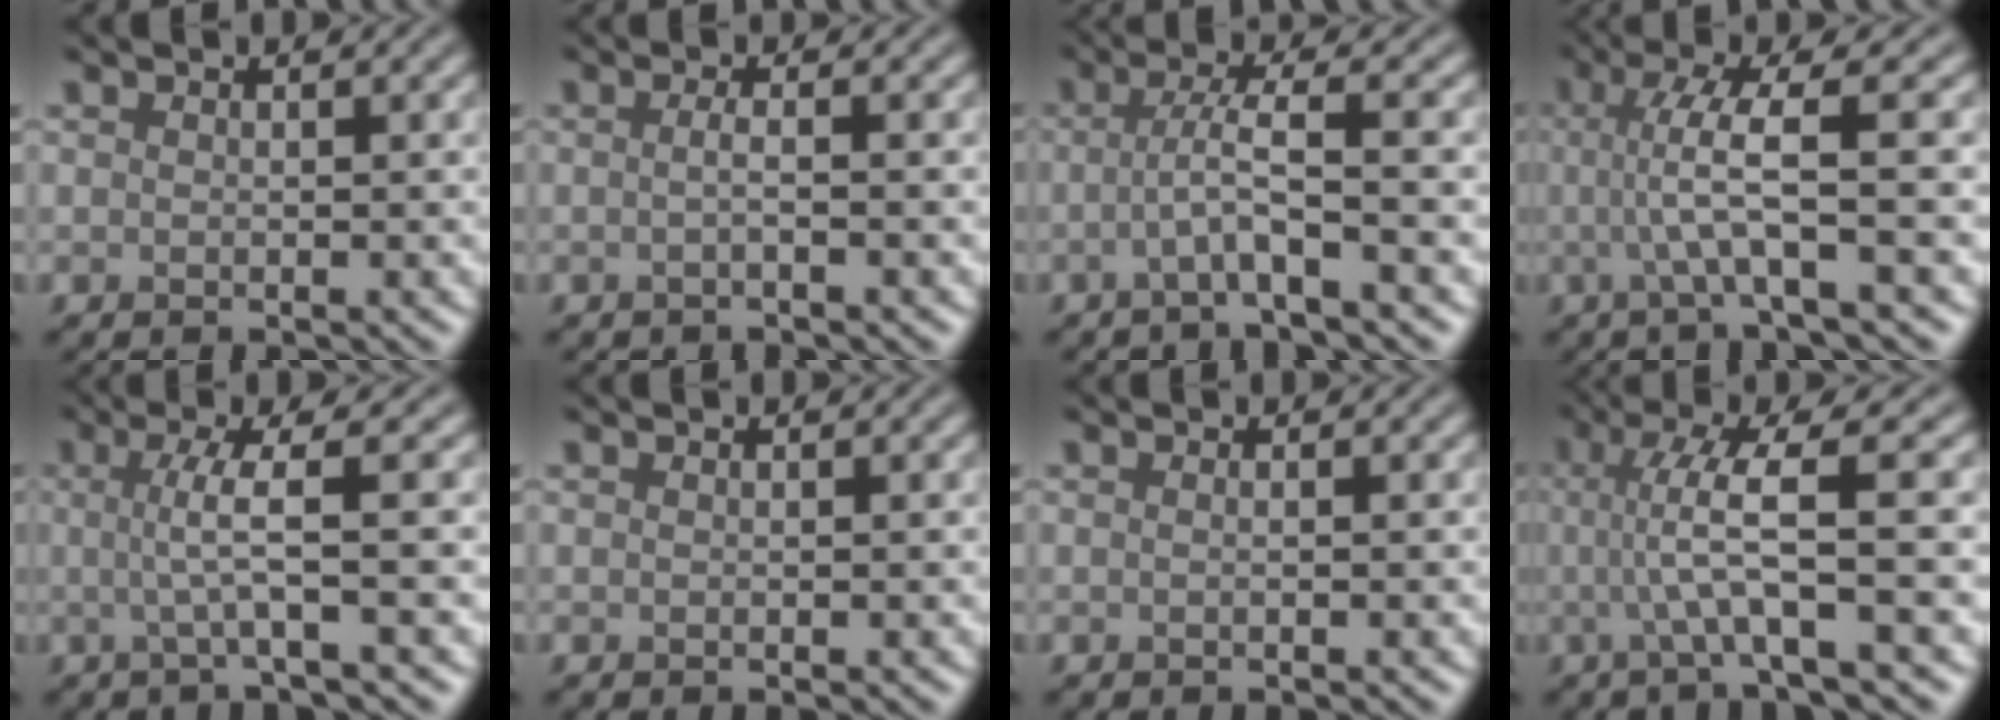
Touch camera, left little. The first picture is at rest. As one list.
[{"total": 1.4, "force": [-0.2, 0.4, 1.3], "torque": [-0.018, -0.002, -0.009]}, {"total": 3.4, "force": [-0.8, 0.3, 3.3], "torque": [-0.062, 0.006, -0.024]}, {"total": 5.3, "force": [0.1, 0.7, 5.2], "torque": [-0.095, 0.003, -0.001]}, {"total": 3.9, "force": [0.1, 0.6, 3.8], "torque": [-0.067, 0.001, -0.008]}, {"total": 0.0}, {"total": 0.6, "force": [0.0, 0.2, 0.6], "torque": [-0.008, -0.004, -0.006]}, {"total": 5.6, "force": [0.1, 0.7, 5.6], "torque": [-0.102, 0.004, 0.001]}]